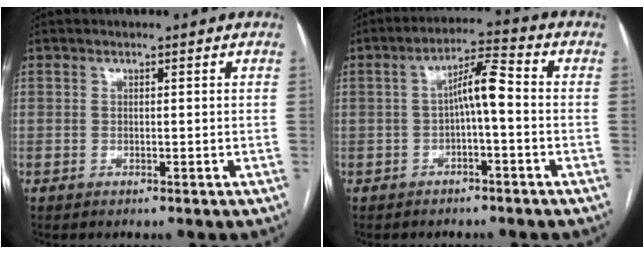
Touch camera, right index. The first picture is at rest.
{"total": 5.7, "force": [-0.6, 0.8, 5.6], "torque": [-0.096, 0.024, -0.011]}